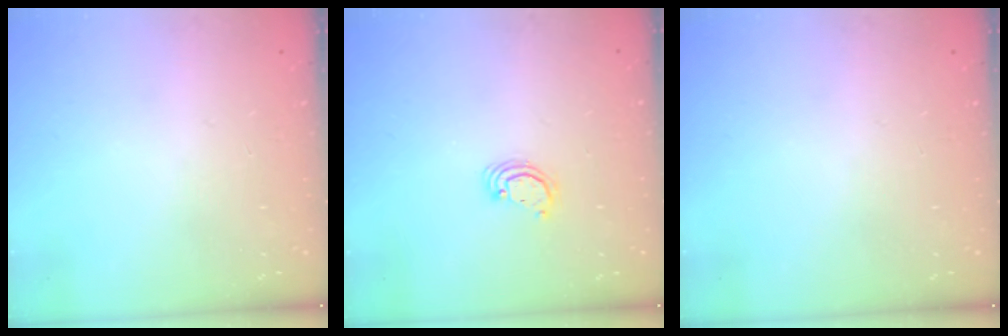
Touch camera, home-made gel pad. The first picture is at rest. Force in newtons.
{"total": 2.7, "press": 2.7, "slide": 0.2}
{"total": 0.0}